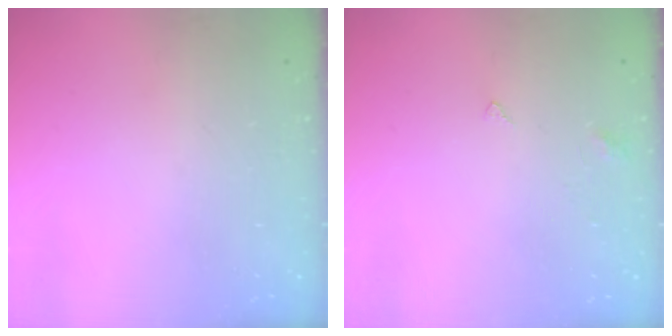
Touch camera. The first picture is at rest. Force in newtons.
{"total": 2.8, "press": 2.8, "slide": 0.5}